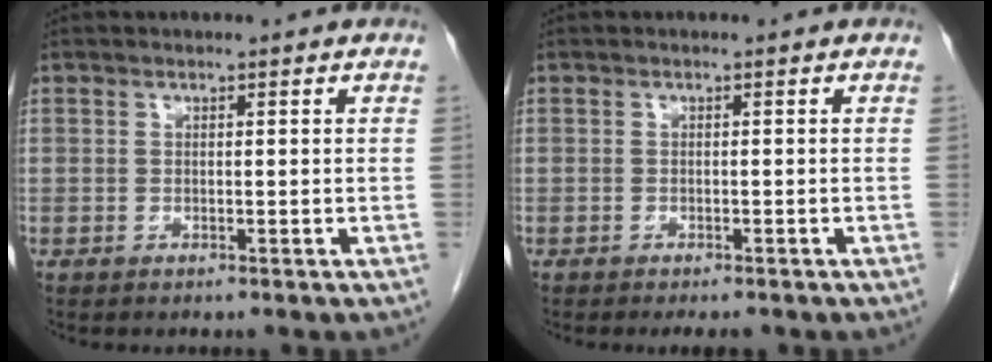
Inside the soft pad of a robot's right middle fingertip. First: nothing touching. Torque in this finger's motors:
{"motor_torque": [1.15, -0.99, 0.09, 0.04]}